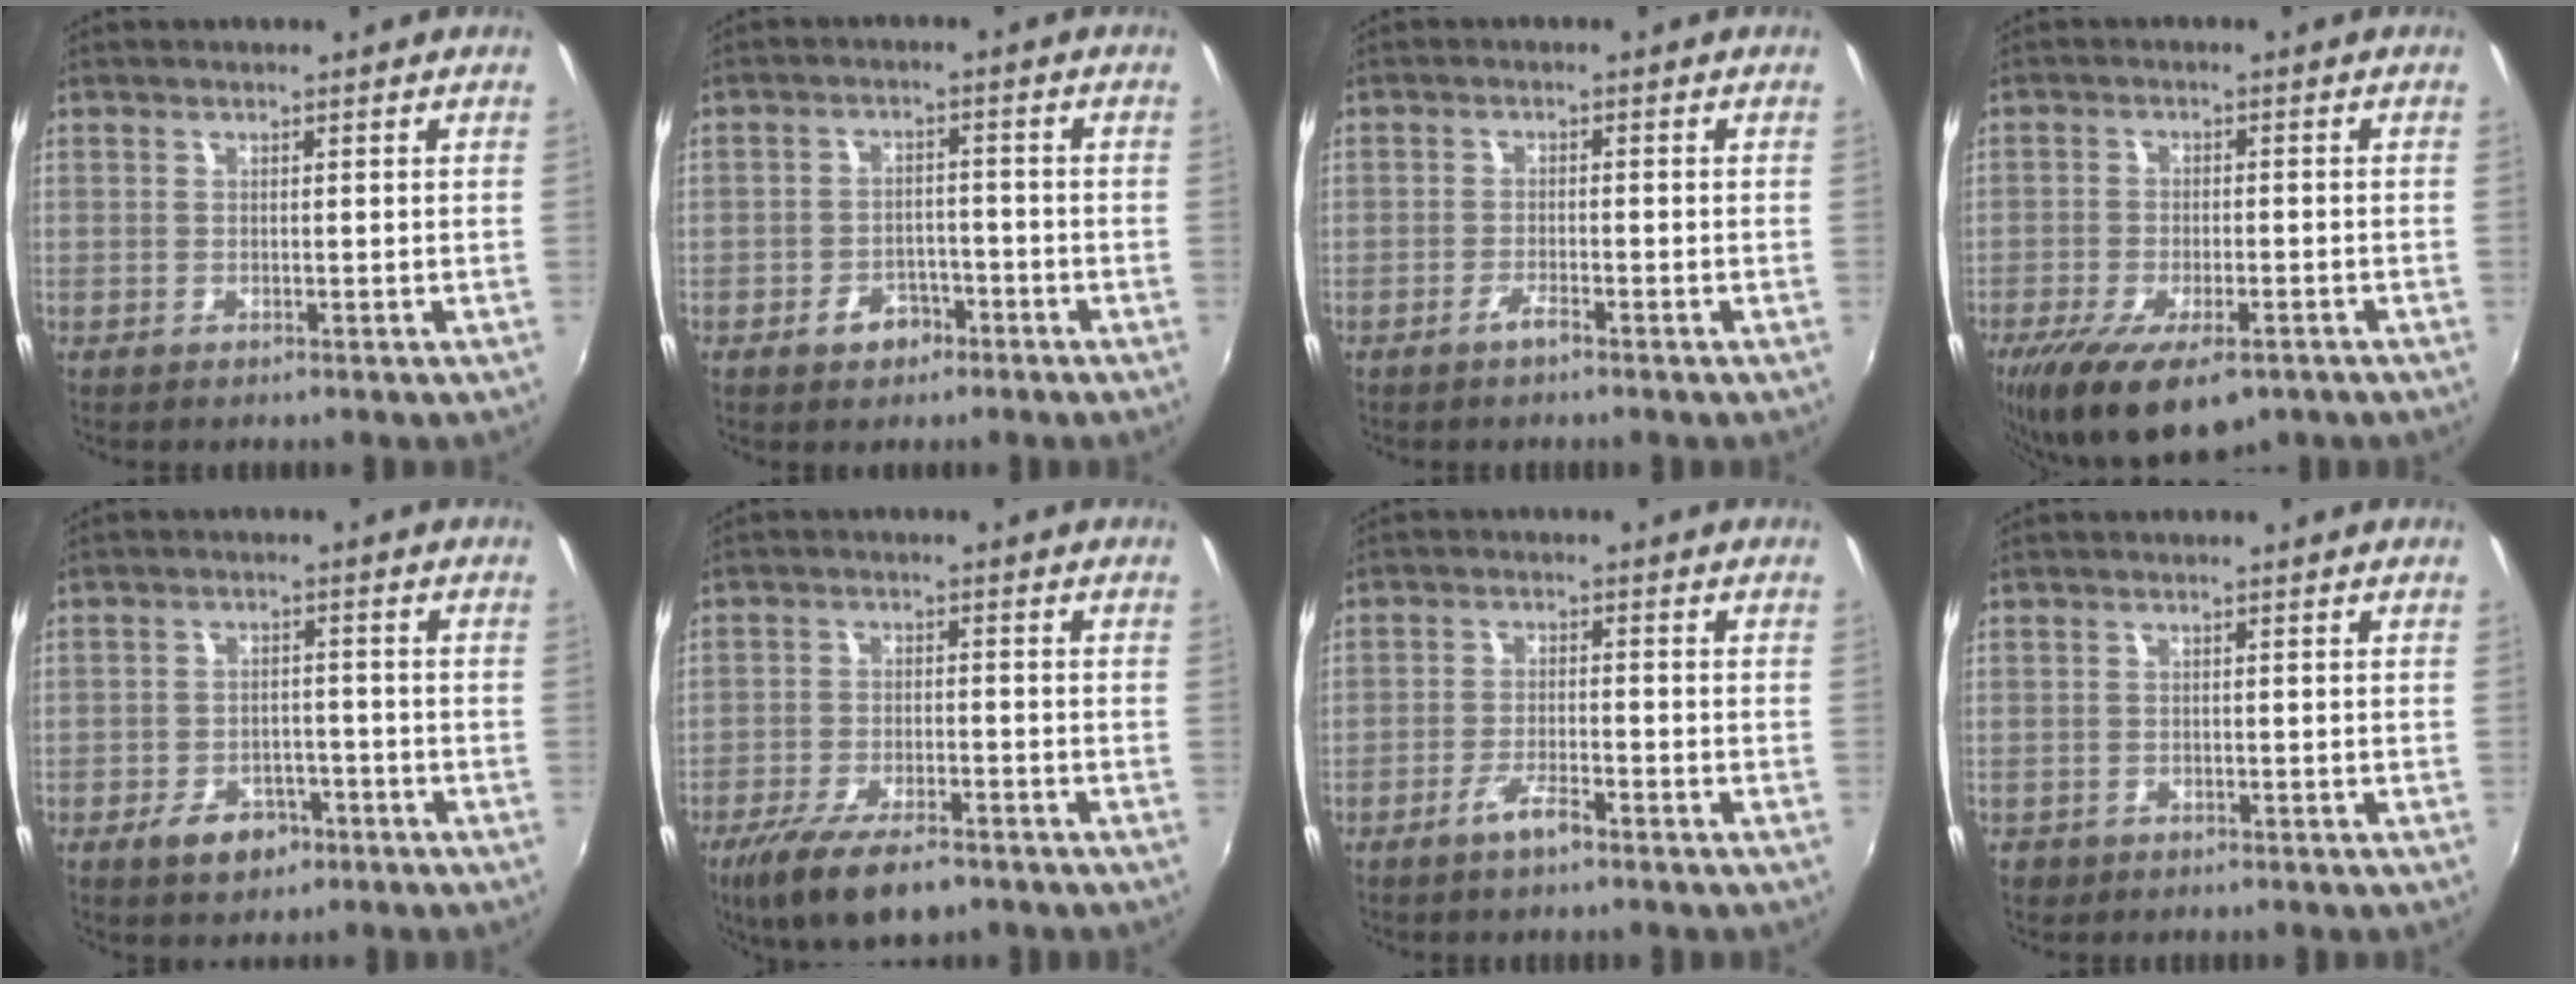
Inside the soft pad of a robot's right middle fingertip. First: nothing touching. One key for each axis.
{"total": 4.5, "fx": -2.8, "fy": 3.1, "fz": 1.7, "tx": -0.041, "ty": 0.010, "tz": -0.034}
{"total": 1.9, "fx": -1.5, "fy": 0.2, "fz": 1.1, "tx": -0.028, "ty": 0.000, "tz": -0.030}
{"total": 15.1, "fx": -9.6, "fy": 6.0, "fz": 9.9, "tx": -0.208, "ty": -0.043, "tz": -0.151}
{"total": 6.2, "fx": -3.8, "fy": 3.9, "fz": 3.0, "tx": -0.072, "ty": 0.009, "tz": -0.048}
{"total": 11.9, "fx": -8.4, "fy": 3.9, "fz": 7.5, "tx": -0.169, "ty": -0.030, "tz": -0.144}
{"total": 3.9, "fx": -2.9, "fy": 0.7, "fz": 2.6, "tx": -0.062, "ty": 0.000, "tz": -0.053}
{"total": 1.8, "fx": -0.8, "fy": 1.5, "fz": 0.5, "tx": -0.014, "ty": -0.003, "tz": -0.012}